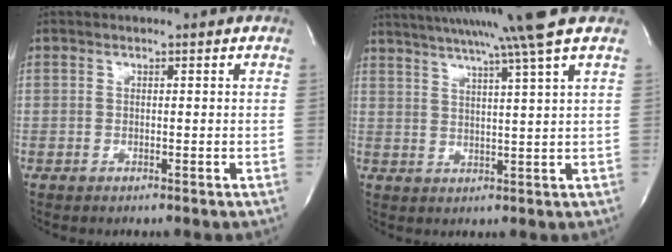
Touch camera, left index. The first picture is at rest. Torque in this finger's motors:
{"motor_torque": [0.93, -0.77, 0.57, 0.13]}